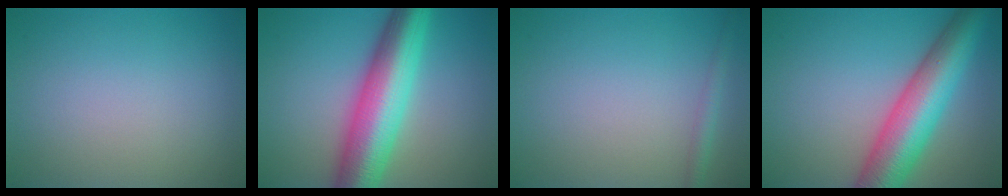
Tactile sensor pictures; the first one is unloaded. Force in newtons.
{"total": 10.3, "press": 10.3, "slide": 0.1}
{"total": 1.3, "press": 1.3, "slide": 0.1}
{"total": 9.5, "press": 9.5, "slide": 0.1}